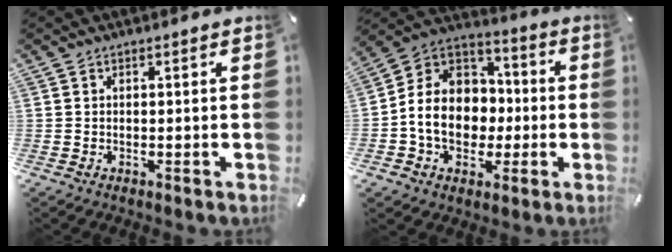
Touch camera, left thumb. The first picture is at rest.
{"total": 13.2, "force": [-2.7, 11.4, 6.0], "torque": [-0.141, 0.011, -0.045]}